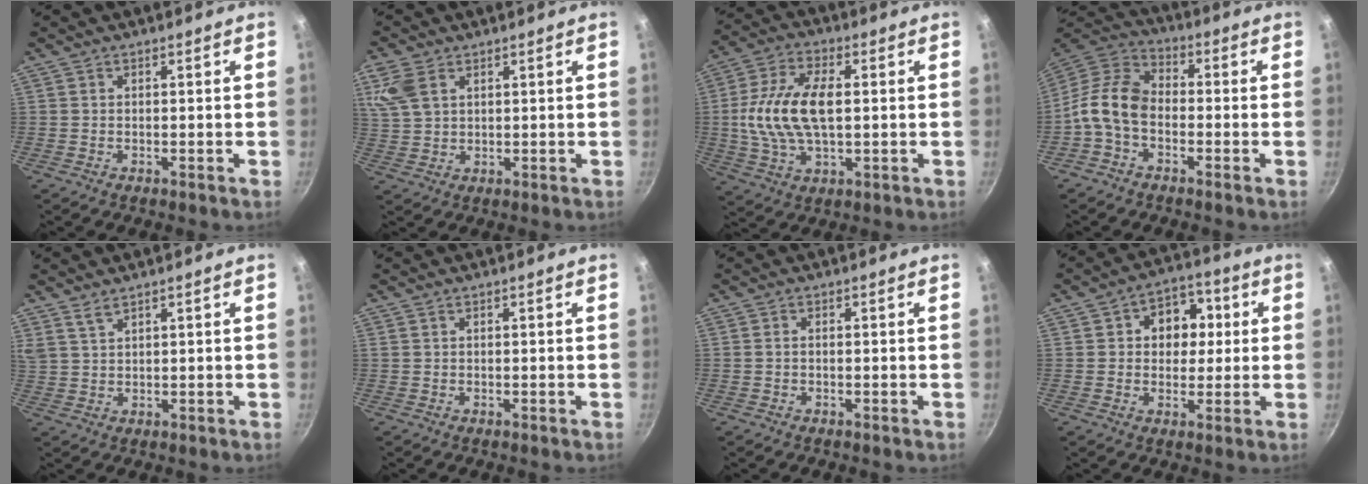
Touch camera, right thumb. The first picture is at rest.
{"total": 6.8, "force": [3.2, 4.3, 4.3], "torque": [-0.088, -0.001, 0.069]}
{"total": 14.8, "force": [0.8, 7.8, 12.5], "torque": [-0.244, 0.016, 0.010]}
{"total": 10.4, "force": [-2.7, 7.0, 7.2], "torque": [-0.128, 0.043, -0.076]}
{"total": 3.2, "force": [2.6, 1.1, 1.6], "torque": [-0.033, -0.006, 0.058]}
{"total": 0.0}
{"total": 0.8, "force": [-0.1, 0.5, 0.6], "torque": [-0.013, 0.004, -0.003]}
{"total": 9.8, "force": [1.8, 7.7, 5.8], "torque": [-0.036, 0.010, 0.015]}